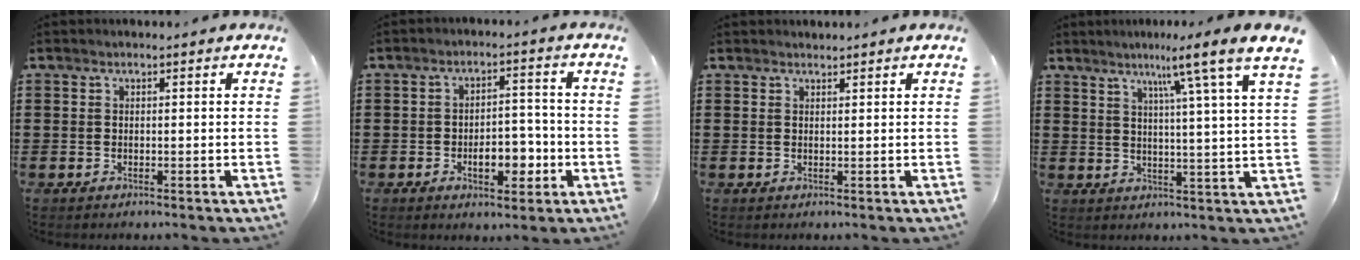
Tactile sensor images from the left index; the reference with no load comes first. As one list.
[{"total": 6.6, "force": [-2.3, 3.5, 5.1], "torque": [-0.072, 0.007, -0.044]}, {"total": 0.8, "force": [0.8, 0.1, 0.0], "torque": [-0.002, -0.001, 0.016]}, {"total": 7.7, "force": [5.2, -1.7, 5.4], "torque": [-0.100, -0.032, 0.073]}]